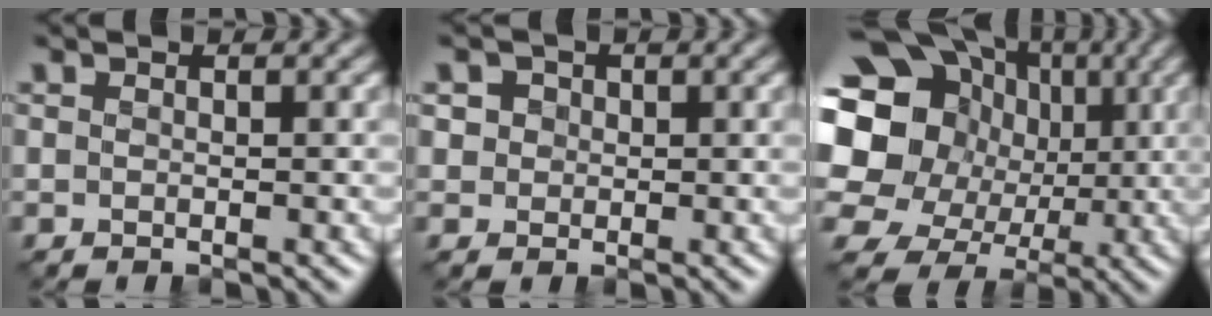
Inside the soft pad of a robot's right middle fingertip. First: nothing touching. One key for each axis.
{"total": 2.1, "fx": 0.9, "fy": 1.8, "fz": 0.8, "tx": -0.016, "ty": 0.006, "tz": 0.016}
{"total": 18.5, "fx": 3.1, "fy": 16.0, "fz": 8.9, "tx": -0.210, "ty": 0.032, "tz": 0.029}